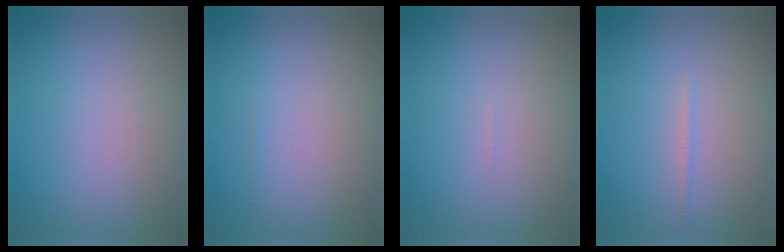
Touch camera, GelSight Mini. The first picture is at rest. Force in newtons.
{"total": 0.0}
{"total": 0.0}
{"total": 0.6, "press": 0.6, "slide": 0.1}